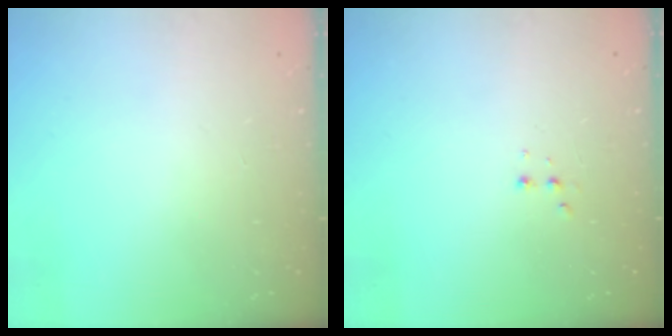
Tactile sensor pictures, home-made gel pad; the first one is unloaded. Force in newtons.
{"total": 2.9, "press": 2.7, "slide": 1.0}